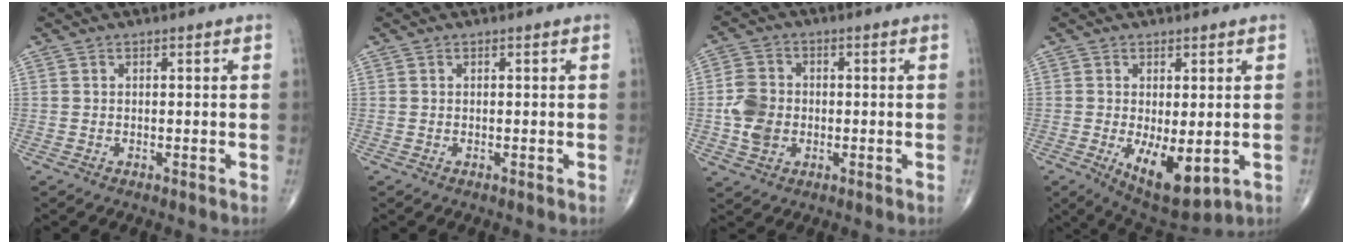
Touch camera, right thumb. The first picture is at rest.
{"total": 0.0}
{"total": 7.1, "force": [-1.0, 5.6, 4.2], "torque": [-0.068, 0.007, -0.022]}
{"total": 9.8, "force": [-2.0, 4.2, 8.6], "torque": [-0.125, -0.025, -0.016]}